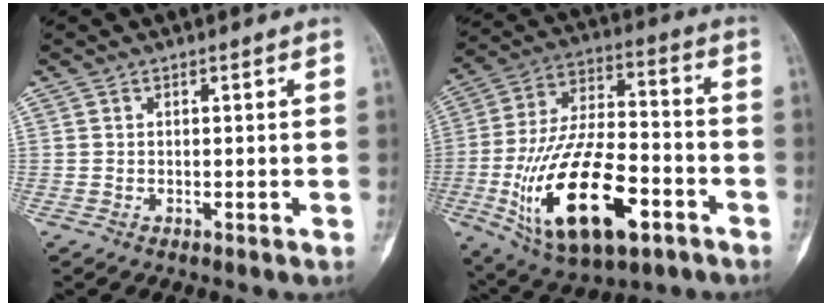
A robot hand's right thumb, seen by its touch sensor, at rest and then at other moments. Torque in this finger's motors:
{"motor_torque": [0.13, 1.79, 2.34, -0.43, 0.20]}